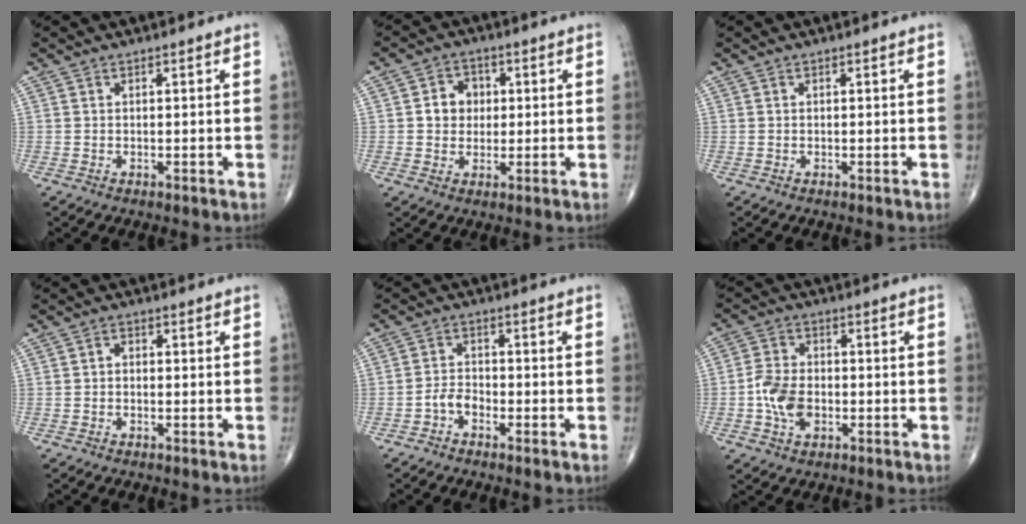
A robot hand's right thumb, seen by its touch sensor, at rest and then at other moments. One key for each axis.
{"total": 5.7, "fx": 0.7, "fy": 5.0, "fz": 2.7, "tx": -0.012, "ty": 0.006, "tz": 0.006}
{"total": 0.0}
{"total": 1.4, "fx": -0.2, "fy": 1.1, "fz": 0.9, "tx": -0.005, "ty": 0.009, "tz": -0.008}
{"total": 2.9, "fx": -1.8, "fy": 1.7, "fz": 1.6, "tx": -0.024, "ty": 0.016, "tz": -0.039}
{"total": 9.6, "fx": -2.6, "fy": 6.8, "fz": 6.2, "tx": -0.100, "ty": 0.022, "tz": -0.054}